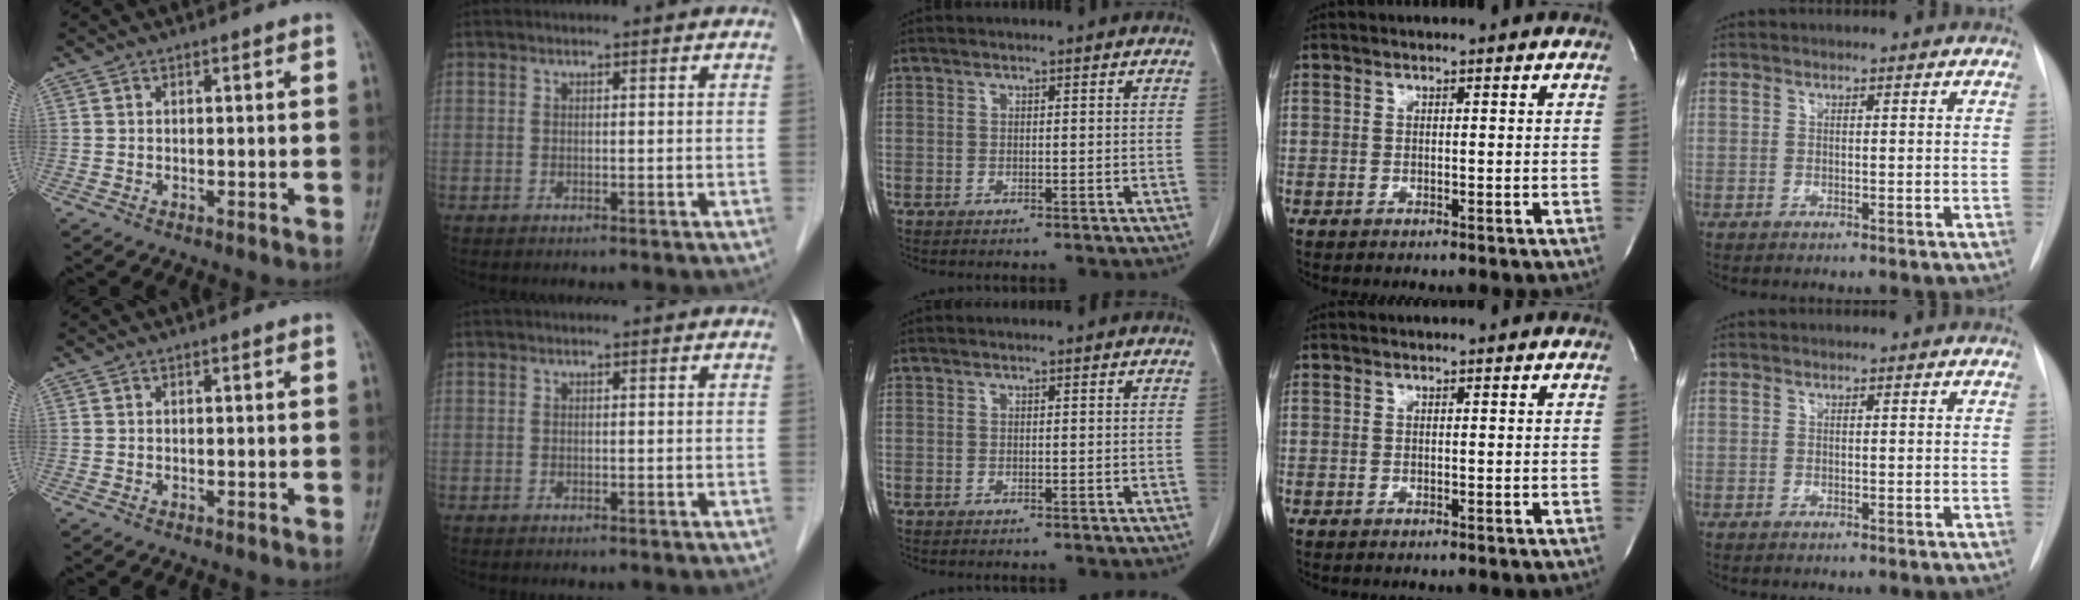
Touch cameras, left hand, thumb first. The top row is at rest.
{}